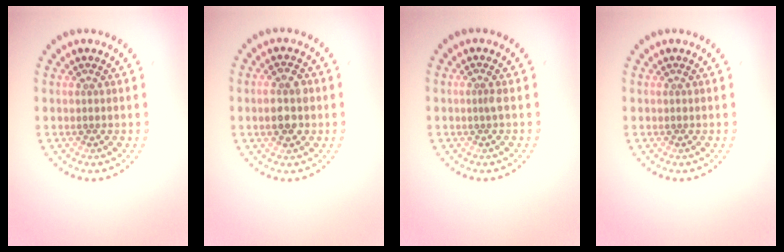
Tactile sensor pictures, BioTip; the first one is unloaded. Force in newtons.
{"total": 3.7, "press": 3.7, "slide": 0.2}
{"total": 0.7, "press": 0.4, "slide": 0.5}
{"total": 0.0}